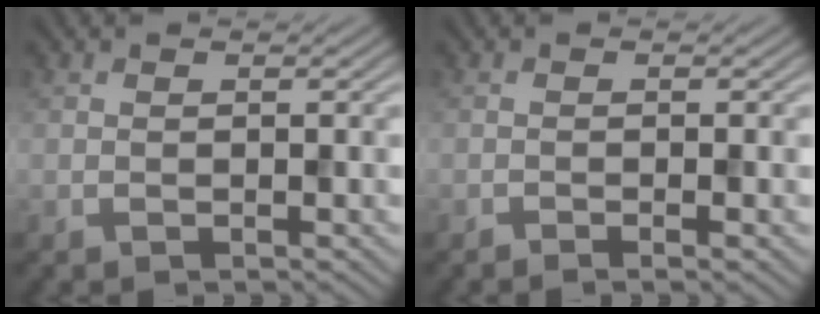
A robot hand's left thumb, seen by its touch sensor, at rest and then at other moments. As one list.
[{"total": 1.1, "force": [-0.6, 0.1, 1.0], "torque": [-0.013, -0.002, -0.011]}]